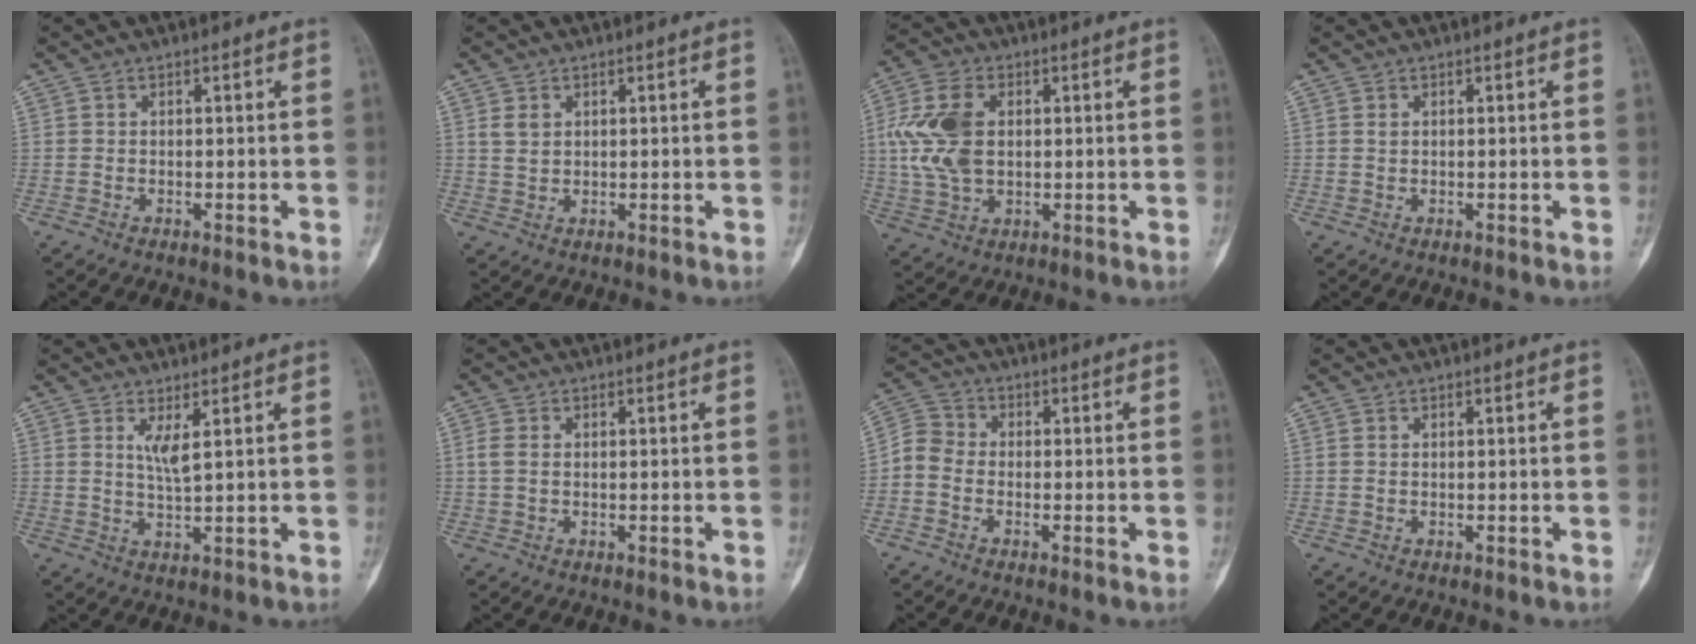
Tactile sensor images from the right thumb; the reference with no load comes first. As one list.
[{"total": 2.5, "force": [1.1, 1.8, 1.3], "torque": [-0.021, -0.004, 0.028]}, {"total": 11.9, "force": [1.5, 7.7, 8.9], "torque": [-0.189, 0.005, 0.032]}, {"total": 0.6, "force": [0.3, 0.4, 0.4], "torque": [-0.006, 0.004, 0.007]}, {"total": 3.2, "force": [1.5, 0.3, 2.8], "torque": [-0.057, -0.019, 0.034]}, {"total": 2.3, "force": [0.2, 1.6, 1.7], "torque": [-0.046, 0.002, 0.003]}, {"total": 4.6, "force": [-1.4, 3.8, 2.2], "torque": [-0.036, 0.014, -0.042]}, {"total": 0.5, "force": [0.2, 0.4, 0.3], "torque": [-0.009, 0.002, 0.004]}]